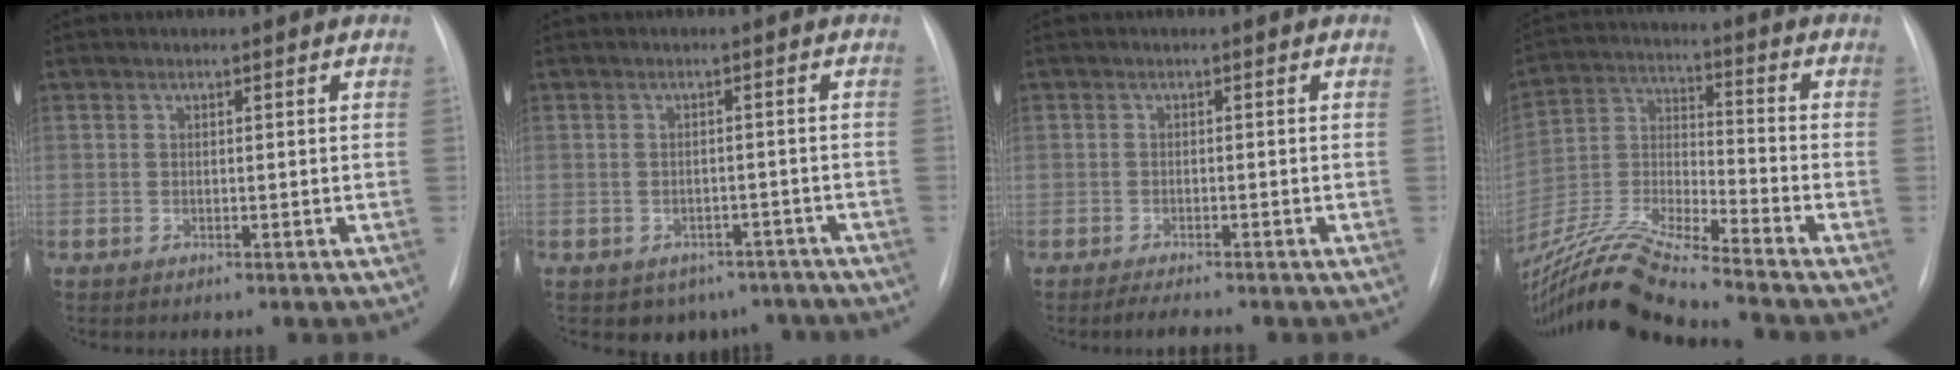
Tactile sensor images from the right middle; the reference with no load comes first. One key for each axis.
{"total": 5.8, "fx": -4.3, "fy": 3.9, "fz": 0.7, "tx": 0.006, "ty": 0.019, "tz": -0.050}
{"total": 2.4, "fx": -2.1, "fy": 0.3, "fz": 1.2, "tx": -0.027, "ty": -0.007, "tz": -0.031}
{"total": 18.7, "fx": -16.8, "fy": -1.0, "fz": 8.3, "tx": -0.188, "ty": -0.007, "tz": -0.317}